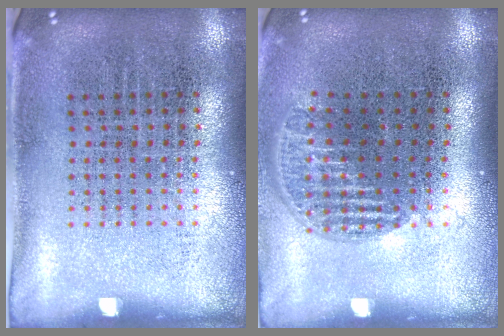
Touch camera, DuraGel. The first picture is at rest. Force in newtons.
{"total": 1.2, "press": 1.0, "slide": 0.5}